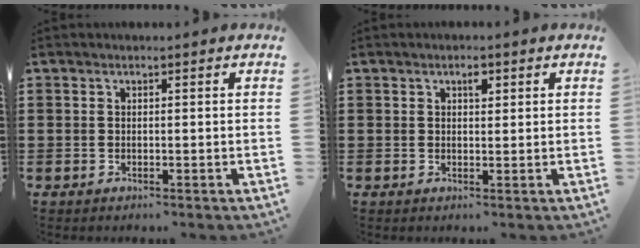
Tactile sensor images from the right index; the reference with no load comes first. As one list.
[{"total": 1.8, "force": [0.8, 0.9, 1.3], "torque": [-0.022, 0.002, 0.012]}]